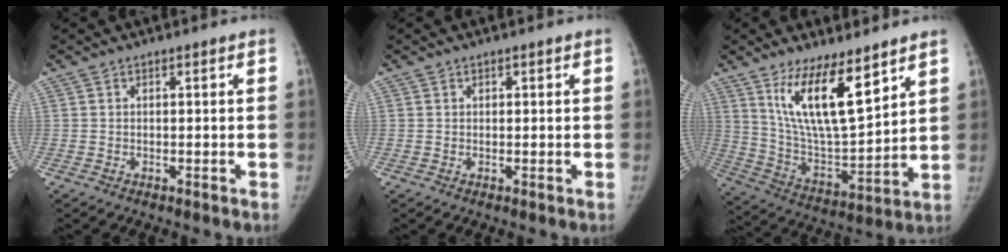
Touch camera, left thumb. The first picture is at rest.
{"total": 0.5, "force": [0.3, 0.5, 0.2], "torque": [0.004, 0.000, 0.003]}
{"total": 16.5, "force": [9.6, 5.2, 12.4], "torque": [-0.197, -0.061, 0.192]}